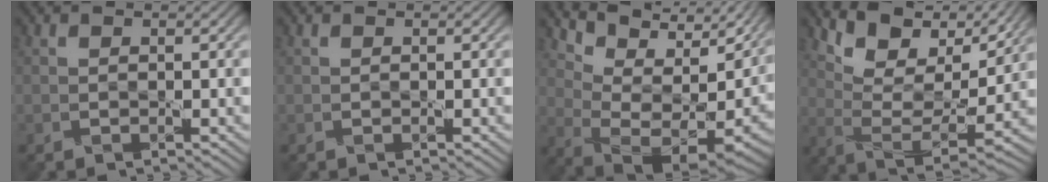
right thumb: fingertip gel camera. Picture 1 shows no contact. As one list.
[{"total": 0.0}, {"total": 13.1, "force": [5.7, 6.2, 10.0], "torque": [-0.173, 0.003, 0.122]}, {"total": 12.8, "force": [9.7, 3.3, 7.6], "torque": [-0.172, -0.005, 0.169]}]